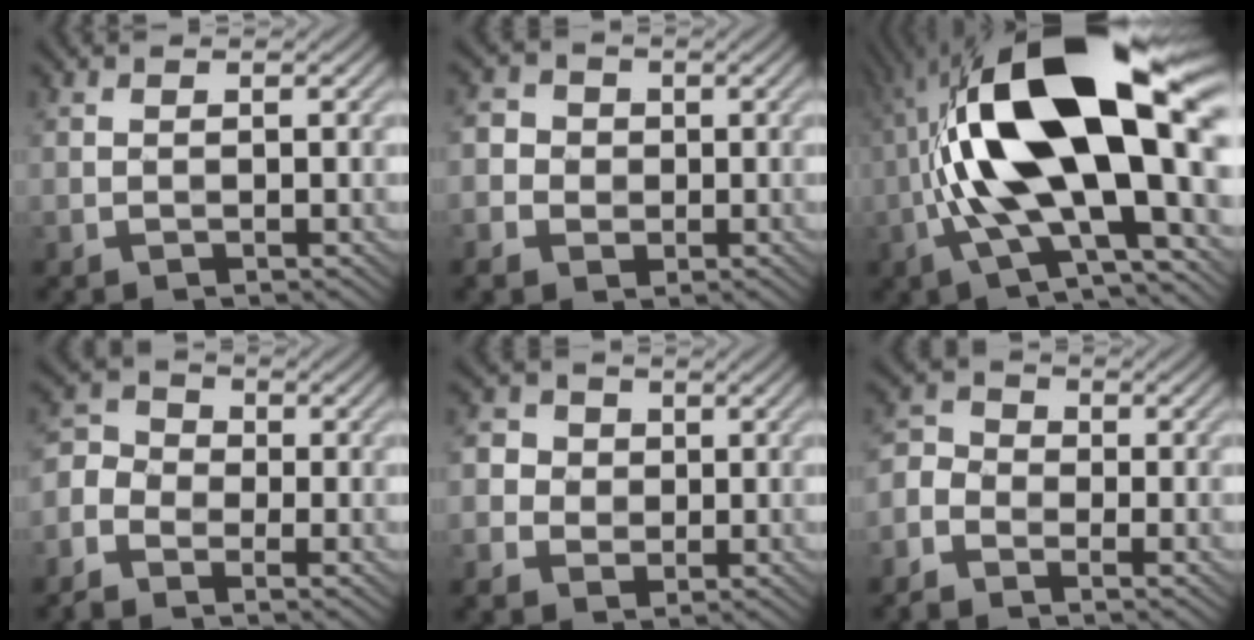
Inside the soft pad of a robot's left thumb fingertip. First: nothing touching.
{"total": 4.1, "force": [-0.6, 3.9, 1.3], "torque": [-0.043, 0.000, -0.018]}
{"total": 19.3, "force": [1.0, 7.0, 18.0], "torque": [-0.334, 0.030, 0.004]}
{"total": 4.9, "force": [-2.8, 3.4, 2.2], "torque": [-0.068, -0.001, -0.068]}
{"total": 4.5, "force": [0.1, 4.3, 1.4], "torque": [-0.052, 0.007, -0.008]}
{"total": 3.9, "force": [-2.6, 2.5, 1.6], "torque": [-0.053, 0.001, -0.063]}